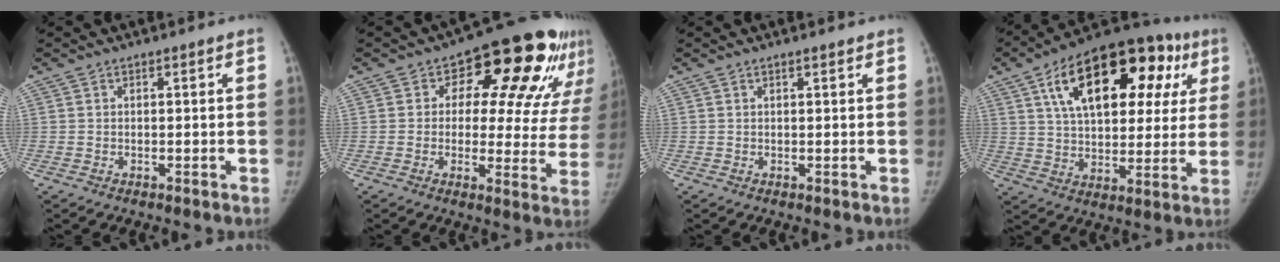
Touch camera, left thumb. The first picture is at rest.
{"total": 20.4, "force": [9.8, 10.9, 14.3], "torque": [-0.126, -0.013, 0.115]}
{"total": 0.8, "force": [0.6, 0.1, 0.5], "torque": [-0.008, -0.003, 0.011]}
{"total": 26.1, "force": [10.2, 14.0, 19.5], "torque": [-0.255, 0.024, 0.155]}